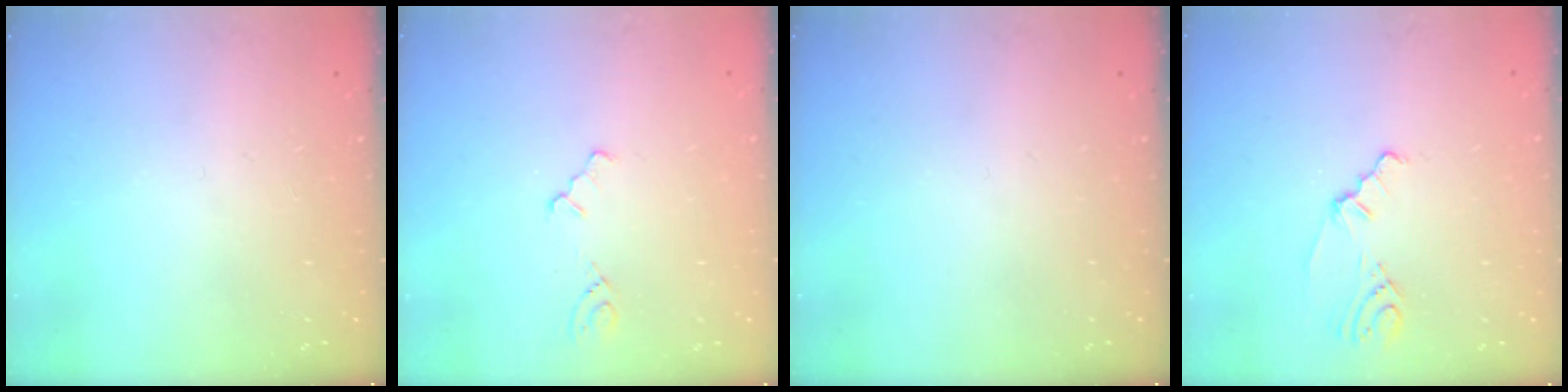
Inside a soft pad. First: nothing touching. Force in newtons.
{"total": 1.5, "press": 1.5, "slide": 0.3}
{"total": 0.0}
{"total": 1.8, "press": 1.7, "slide": 0.5}